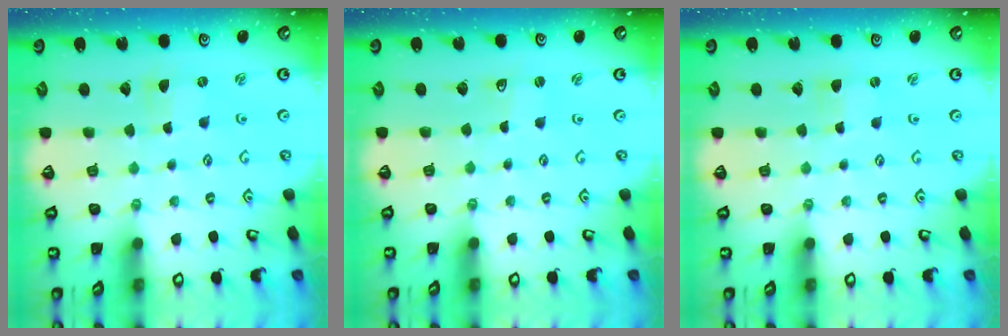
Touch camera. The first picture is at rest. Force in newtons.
{"total": 0.8, "press": 0.7, "slide": 0.2}
{"total": 0.0}